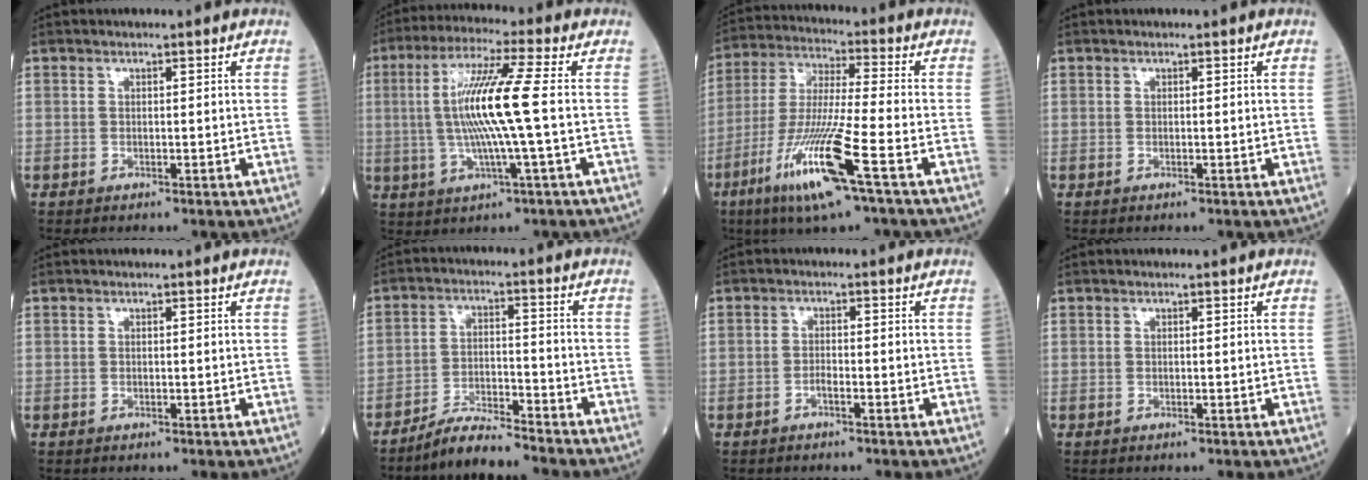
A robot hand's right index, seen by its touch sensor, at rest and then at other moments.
{"total": 11.9, "force": [0.2, -0.7, 11.9], "torque": [-0.238, 0.008, 0.000]}
{"total": 14.7, "force": [-7.0, -0.3, 13.0], "torque": [-0.270, -0.027, -0.131]}
{"total": 0.0}
{"total": 0.0}
{"total": 6.4, "force": [-6.0, 0.2, 2.2], "torque": [-0.039, -0.011, -0.112]}
{"total": 1.3, "force": [-0.8, 0.3, 1.0], "torque": [-0.015, 0.003, -0.015]}
{"total": 0.0}